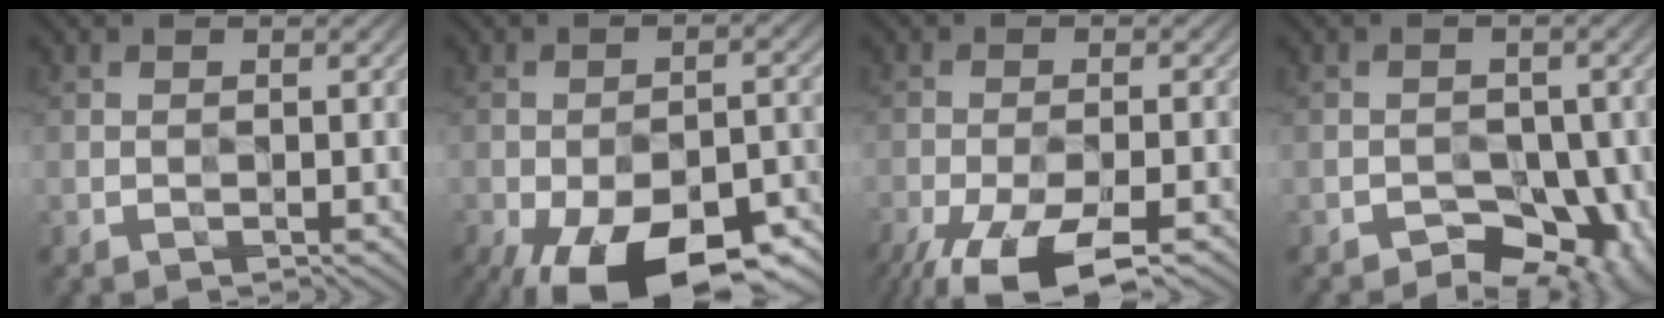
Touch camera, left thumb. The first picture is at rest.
{"total": 18.3, "force": [-12.0, 7.9, 11.4], "torque": [-0.177, -0.039, -0.168]}
{"total": 12.3, "force": [-8.1, 4.3, 8.2], "torque": [-0.157, -0.040, -0.123]}
{"total": 6.8, "force": [-3.8, 4.4, 3.6], "torque": [-0.021, 0.004, -0.050]}